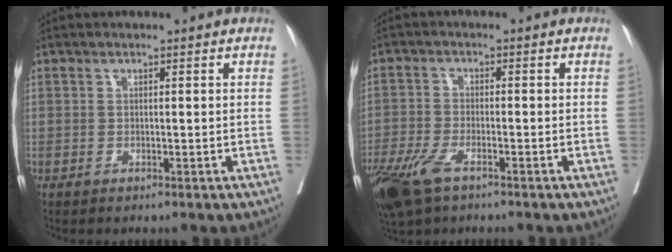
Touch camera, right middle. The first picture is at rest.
{"total": 9.1, "force": [-5.9, 3.4, 6.0], "torque": [-0.124, -0.018, -0.110]}